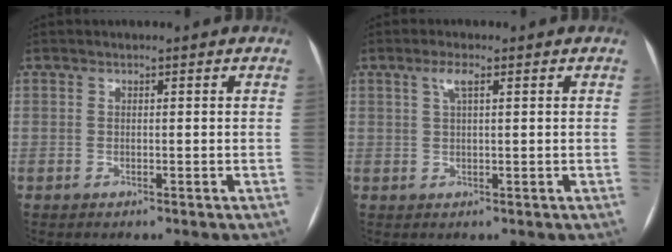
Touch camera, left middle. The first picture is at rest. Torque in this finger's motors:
{"motor_torque": [0.03, -0.03, 0.01, 0.02]}